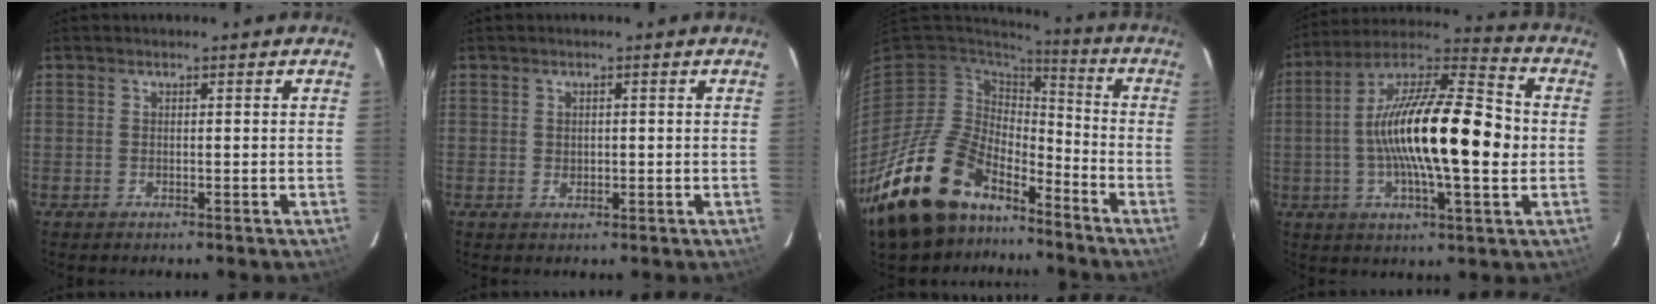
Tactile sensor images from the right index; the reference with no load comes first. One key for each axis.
{"total": 1.2, "fx": 0.2, "fy": 1.0, "fz": 0.5, "tx": -0.005, "ty": 0.004, "tz": 0.005}
{"total": 22.7, "fx": -15.8, "fy": 11.6, "fz": 11.5, "tx": -0.237, "ty": -0.014, "tz": -0.263}
{"total": 21.7, "fx": -0.6, "fy": 5.3, "fz": 21.0, "tx": -0.373, "ty": 0.015, "tz": -0.024}